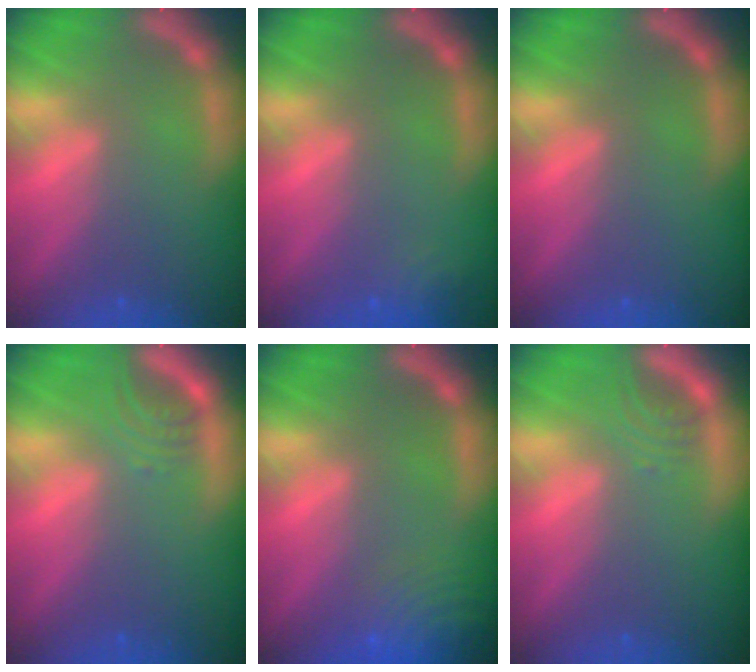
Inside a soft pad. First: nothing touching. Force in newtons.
{"total": 1.9}
{"total": 0.0}
{"total": 2.5}
{"total": 10.0}
{"total": 2.0}